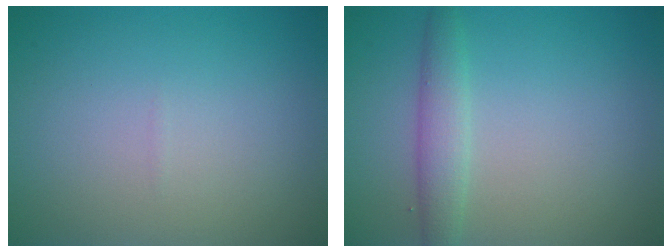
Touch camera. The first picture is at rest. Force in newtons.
{"total": 2.4, "press": 2.4, "slide": 0.1}